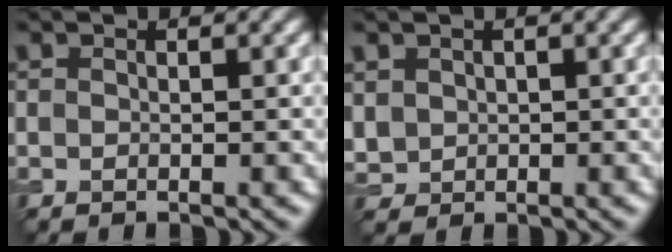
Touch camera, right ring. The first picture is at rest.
{"total": 2.0, "force": [0.7, 1.8, 0.5], "torque": [-0.016, -0.003, 0.019]}